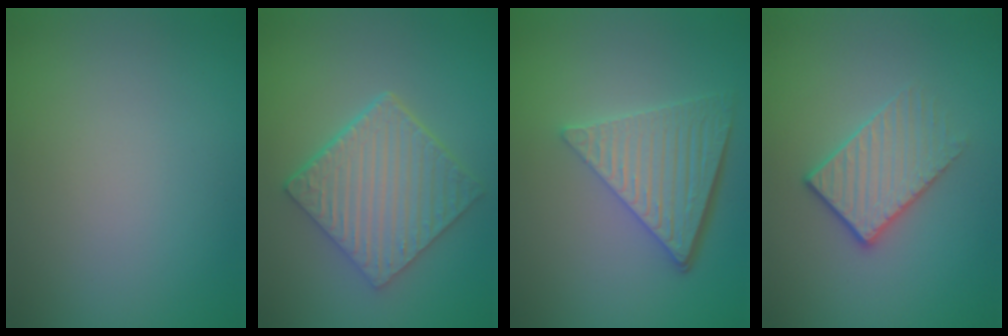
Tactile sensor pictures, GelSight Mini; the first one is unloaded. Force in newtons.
{"total": 5.8, "press": 4.6, "slide": 3.5}
{"total": 5.8, "press": 4.3, "slide": 4.0}
{"total": 2.6, "press": 2.3, "slide": 1.2}